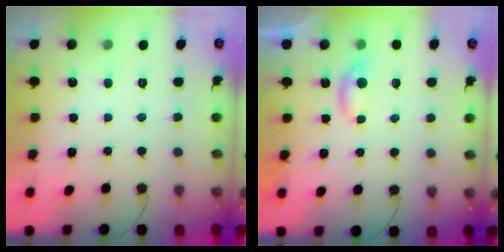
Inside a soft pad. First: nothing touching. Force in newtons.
{"total": 3.9, "press": 3.9, "slide": 0.5}